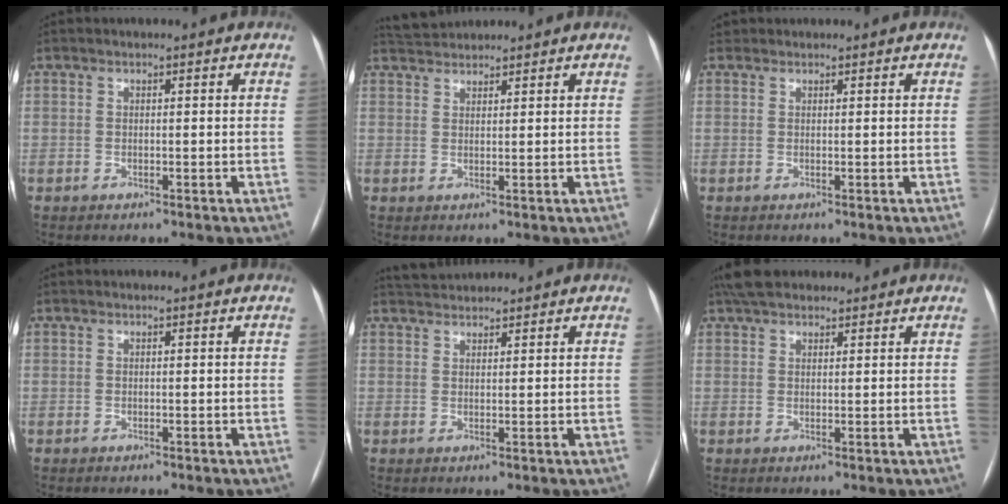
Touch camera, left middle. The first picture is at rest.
{"total": 3.6, "force": [3.6, 0.4, 0.2], "torque": [-0.011, 0.025, 0.069]}
{"total": 0.5, "force": [0.4, 0.3, -0.1], "torque": [0.001, 0.001, 0.008]}
{"total": 0.0}
{"total": 3.3, "force": [3.2, 0.3, 0.2], "torque": [-0.009, 0.025, 0.062]}
{"total": 6.4, "force": [5.3, 2.5, 2.5], "torque": [-0.038, 0.032, 0.094]}